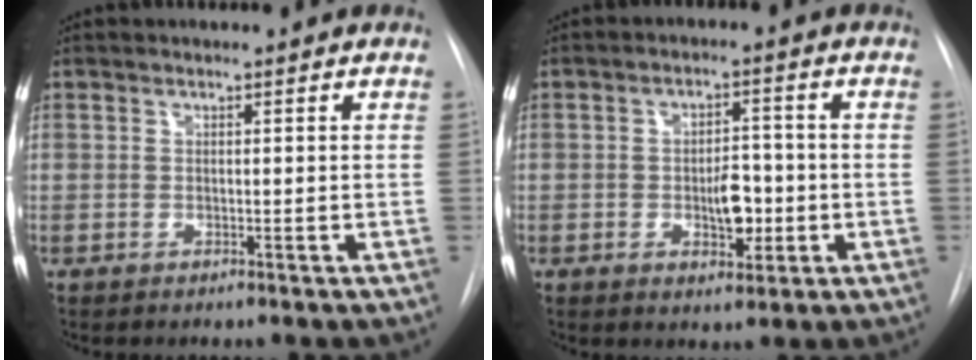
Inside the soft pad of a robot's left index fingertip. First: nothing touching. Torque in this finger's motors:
{"motor_torque": [0.63, -0.46, 0.12, 0.08]}